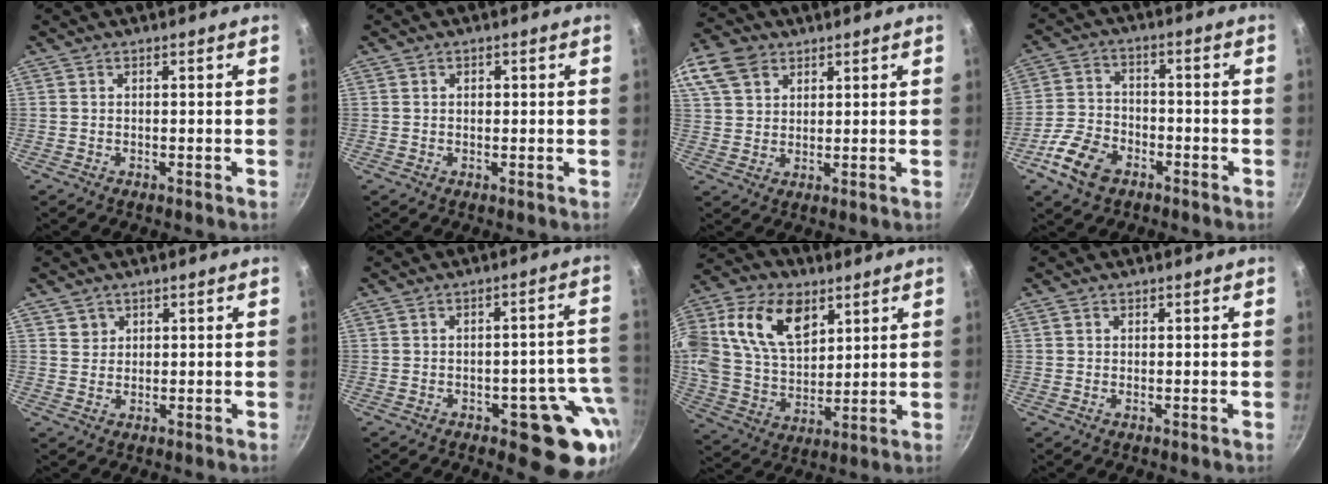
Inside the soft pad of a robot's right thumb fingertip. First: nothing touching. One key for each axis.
{"total": 0.9, "fx": 0.2, "fy": 0.8, "fz": 0.5, "tx": -0.003, "ty": 0.003, "tz": 0.003}
{"total": 12.7, "fx": 6.6, "fy": 9.0, "fz": 6.1, "tx": -0.128, "ty": 0.011, "tz": 0.125}
{"total": 9.9, "fx": -5.2, "fy": 6.4, "fz": 5.6, "tx": -0.098, "ty": 0.031, "tz": -0.105}
{"total": 2.3, "fx": 1.2, "fy": 1.9, "fz": 0.2, "tx": 0.016, "ty": 0.005, "tz": 0.020}
{"total": 13.0, "fx": -4.6, "fy": 6.5, "fz": 10.3, "tx": -0.044, "ty": 0.027, "tz": -0.052}
{"total": 22.5, "fx": 9.4, "fy": 14.6, "fz": 14.3, "tx": -0.274, "ty": -0.006, "tz": 0.172}
{"total": 0.7, "fx": 0.2, "fy": 0.5, "fz": 0.3, "tx": -0.005, "ty": 0.003, "tz": 0.002}